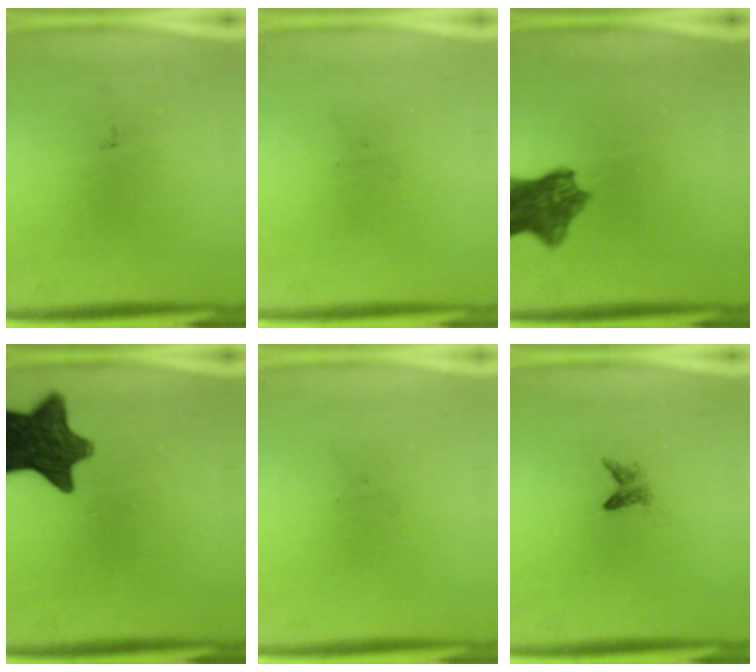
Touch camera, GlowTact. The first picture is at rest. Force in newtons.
{"total": 0.0}
{"total": 7.7}
{"total": 11.9}
{"total": 0.0}
{"total": 1.4}